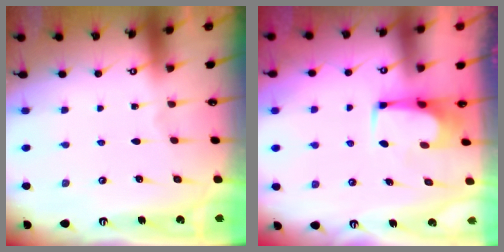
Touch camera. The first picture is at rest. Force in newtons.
{"total": 1.6, "press": 1.5, "slide": 0.3}